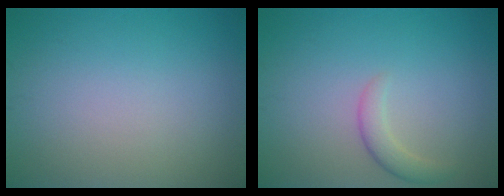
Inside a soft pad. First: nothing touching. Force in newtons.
{"total": 1.9, "press": 1.9, "slide": 0.2}